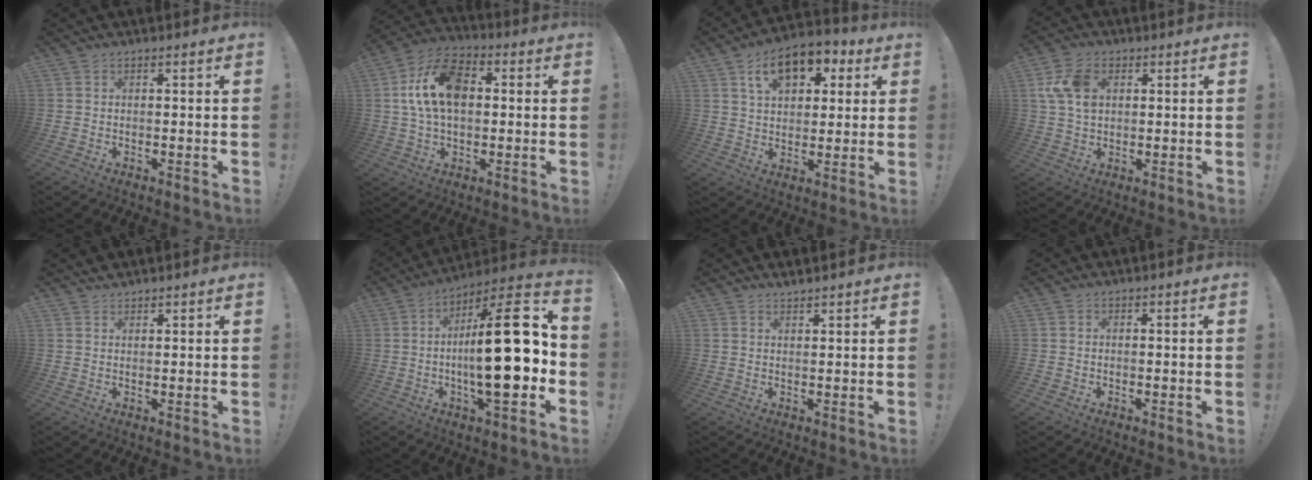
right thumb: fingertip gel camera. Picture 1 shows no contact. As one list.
[{"total": 15.9, "force": [2.4, 10.4, 11.9], "torque": [-0.209, 0.005, 0.042]}, {"total": 13.8, "force": [6.7, 8.7, 8.2], "torque": [-0.122, -0.024, 0.123]}, {"total": 10.1, "force": [2.9, 7.2, 6.5], "torque": [-0.124, 0.004, 0.055]}, {"total": 1.5, "force": [1.4, 0.3, 0.1], "torque": [-0.002, -0.006, 0.028]}, {"total": 24.7, "force": [-1.8, 6.6, 23.7], "torque": [-0.377, 0.005, -0.033]}, {"total": 1.6, "force": [1.6, -0.1, 0.2], "torque": [0.003, -0.011, 0.028]}, {"total": 0.5, "force": [-0.3, 0.4, 0.0], "torque": [0.000, 0.001, -0.005]}]